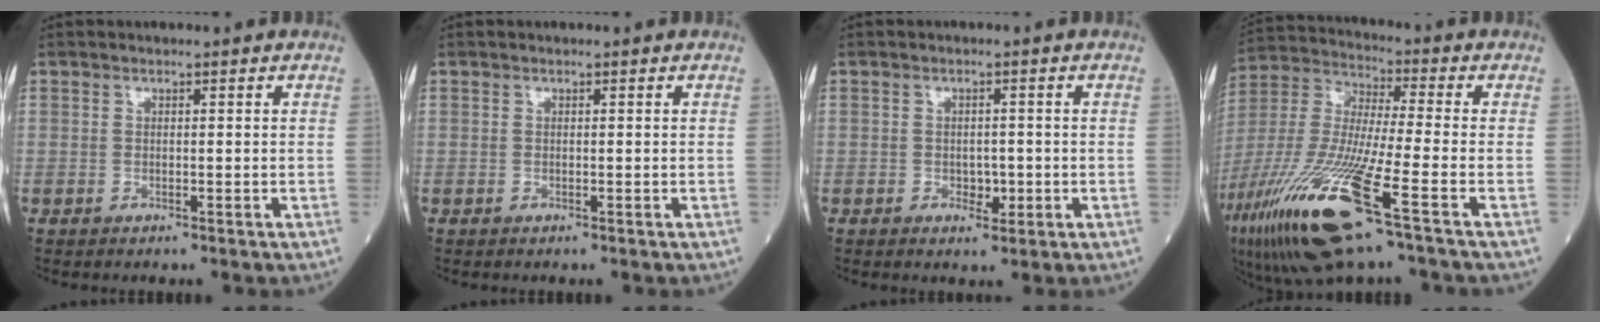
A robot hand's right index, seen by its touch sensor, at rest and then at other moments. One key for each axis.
{"total": 0.0}
{"total": 2.4, "fx": -0.7, "fy": 1.4, "fz": 1.8, "tx": -0.020, "ty": 0.003, "tz": -0.005}
{"total": 22.1, "fx": -11.3, "fy": 2.1, "fz": 18.9, "tx": -0.433, "ty": -0.064, "tz": -0.217}